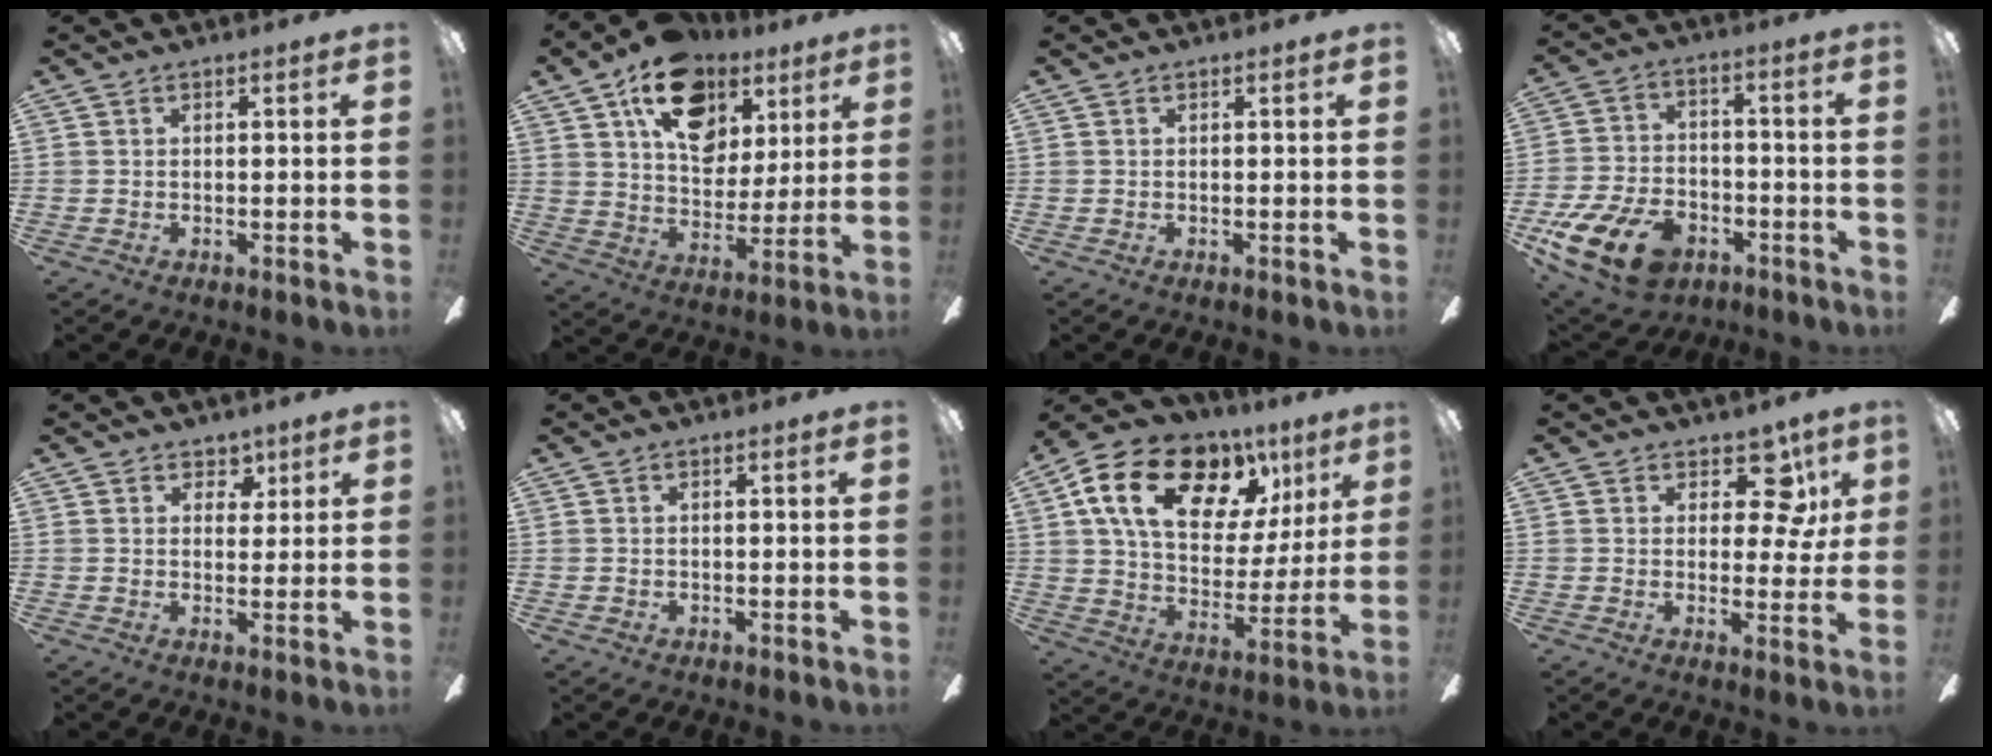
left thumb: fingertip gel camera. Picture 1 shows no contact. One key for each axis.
{"total": 18.6, "fx": 10.0, "fy": 12.3, "fz": 9.7, "tx": -0.151, "ty": -0.040, "tz": 0.181}
{"total": 0.0}
{"total": 16.6, "fx": -9.4, "fy": 9.6, "fz": 9.8, "tx": -0.203, "ty": 0.061, "tz": -0.163}
{"total": 3.5, "fx": 2.2, "fy": 2.6, "fz": 1.0, "tx": -0.004, "ty": -0.007, "tz": 0.035}
{"total": 0.8, "fx": -0.3, "fy": 0.6, "fz": 0.2, "tx": -0.005, "ty": 0.003, "tz": -0.009}
{"total": 21.7, "fx": 11.1, "fy": 13.2, "fz": 13.2, "tx": -0.215, "ty": -0.038, "tz": 0.195}
{"total": 10.4, "fx": 4.8, "fy": 6.1, "fz": 6.9, "tx": -0.081, "ty": -0.017, "tz": 0.080}